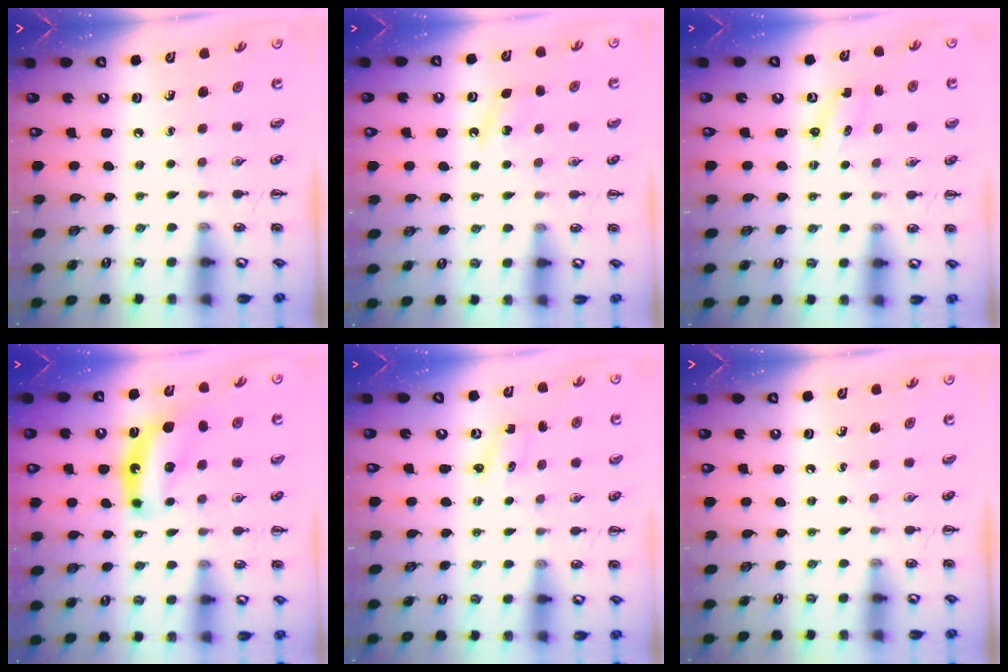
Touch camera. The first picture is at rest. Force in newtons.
{"total": 4.0, "press": 3.8, "slide": 1.1}
{"total": 1.6, "press": 1.5, "slide": 0.4}
{"total": 7.8, "press": 7.7, "slide": 1.4}
{"total": 0.8, "press": 0.8, "slide": 0.3}
{"total": 0.0}